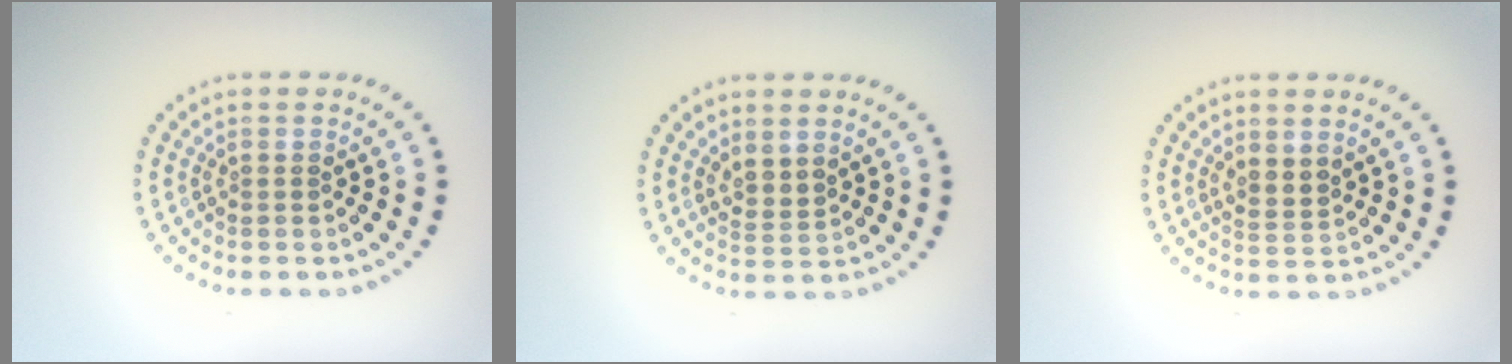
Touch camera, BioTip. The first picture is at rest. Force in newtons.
{"total": 1.8, "press": 1.3, "slide": 1.3}
{"total": 1.8, "press": 1.5, "slide": 1.1}